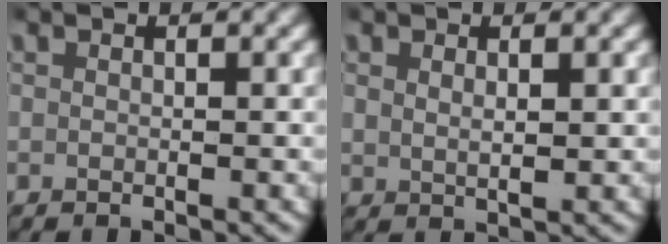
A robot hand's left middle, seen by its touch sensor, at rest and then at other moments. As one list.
[{"total": 1.3, "force": [0.7, 0.4, 1.0], "torque": [-0.018, -0.009, 0.021]}]